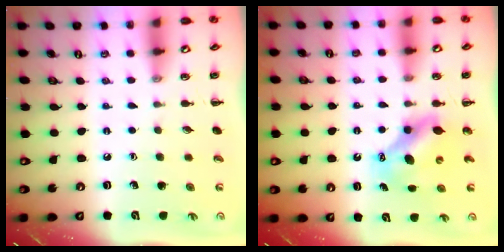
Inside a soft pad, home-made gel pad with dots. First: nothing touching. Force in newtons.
{"total": 7.1, "press": 6.9, "slide": 1.5}